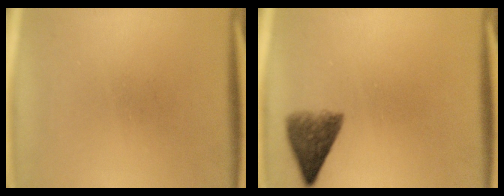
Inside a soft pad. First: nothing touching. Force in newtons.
{"total": 5.5}